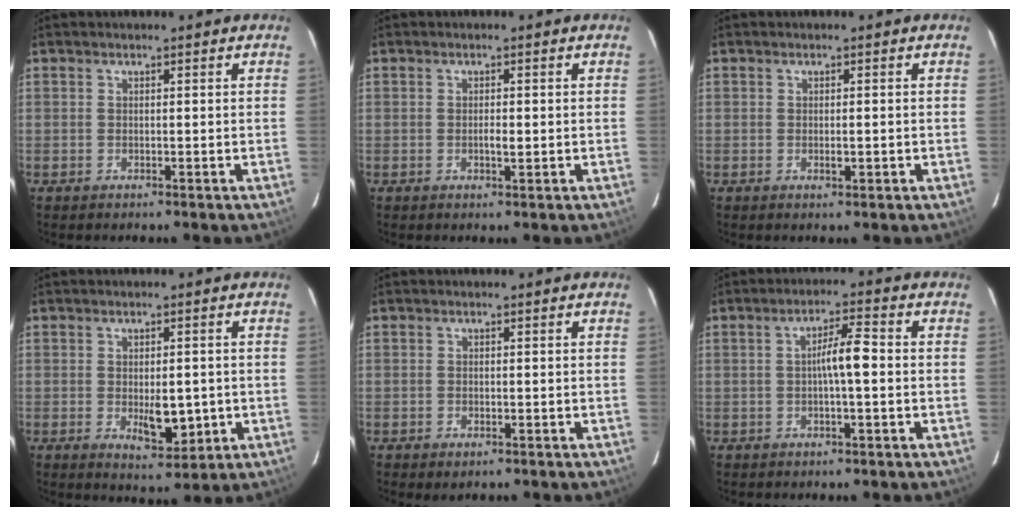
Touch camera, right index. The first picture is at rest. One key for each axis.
{"total": 1.9, "fx": -0.3, "fy": 0.7, "fz": 1.7, "tx": -0.037, "ty": 0.001, "tz": -0.002}
{"total": 1.7, "fx": -0.4, "fy": 0.7, "fz": 1.5, "tx": -0.030, "ty": -0.001, "tz": -0.003}
{"total": 6.7, "fx": -1.3, "fy": 2.9, "fz": 5.9, "tx": -0.092, "ty": -0.007, "tz": -0.008}
{"total": 2.1, "fx": -1.1, "fy": 1.1, "fz": 1.4, "tx": -0.027, "ty": -0.001, "tz": -0.009}
{"total": 5.3, "fx": -0.2, "fy": 0.9, "fz": 5.2, "tx": -0.093, "ty": 0.017, "tz": -0.004}